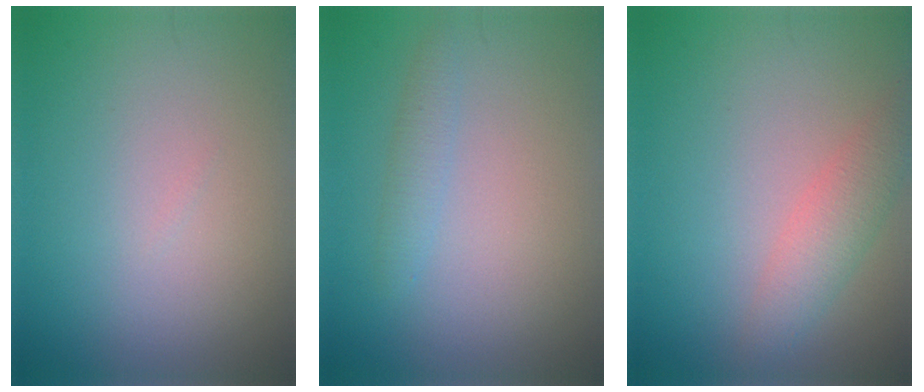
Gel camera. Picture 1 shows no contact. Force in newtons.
{"total": 1.4, "press": 1.4, "slide": 0.1}
{"total": 3.0, "press": 3.0, "slide": 0.1}